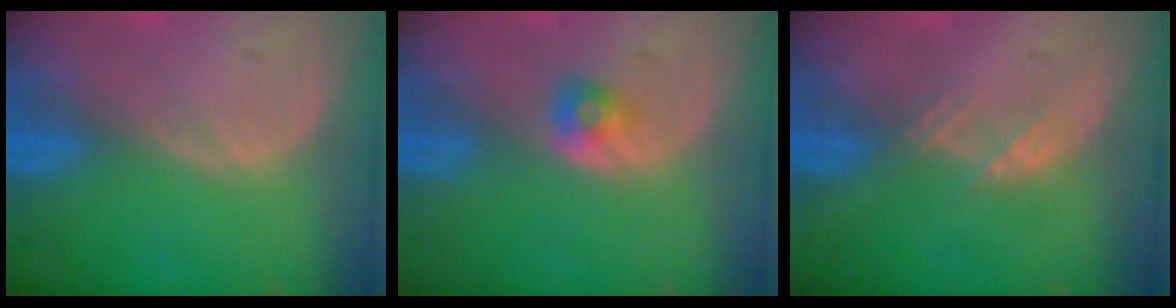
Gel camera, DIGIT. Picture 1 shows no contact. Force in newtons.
{"total": 2.3, "press": 2.2, "slide": 0.5}
{"total": 1.9, "press": 1.9, "slide": 0.3}